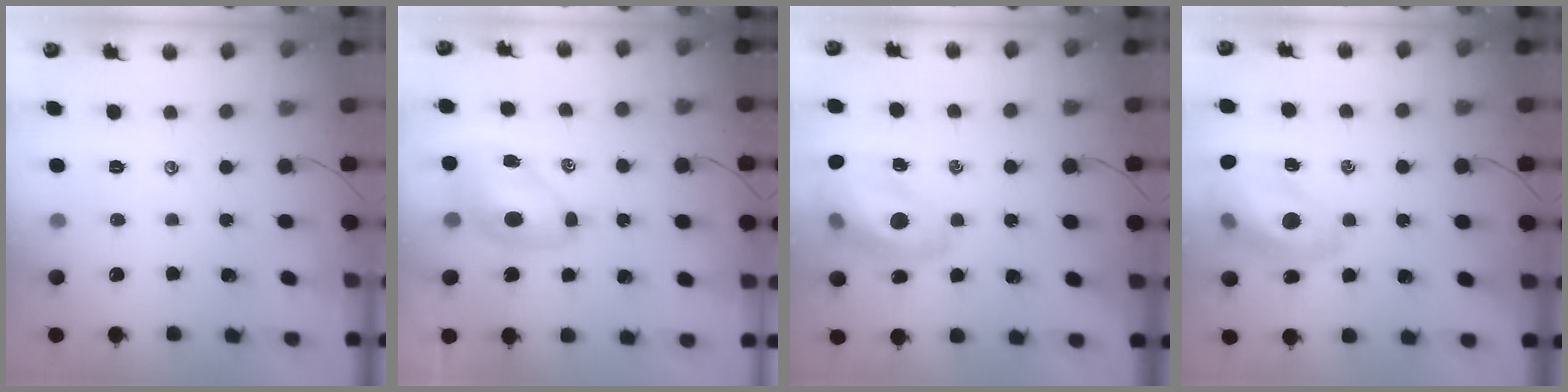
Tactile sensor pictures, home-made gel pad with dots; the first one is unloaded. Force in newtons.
{"total": 8.3, "press": 8.0, "slide": 2.1}
{"total": 17.0, "press": 16.6, "slide": 3.7}
{"total": 17.0, "press": 16.6, "slide": 3.7}